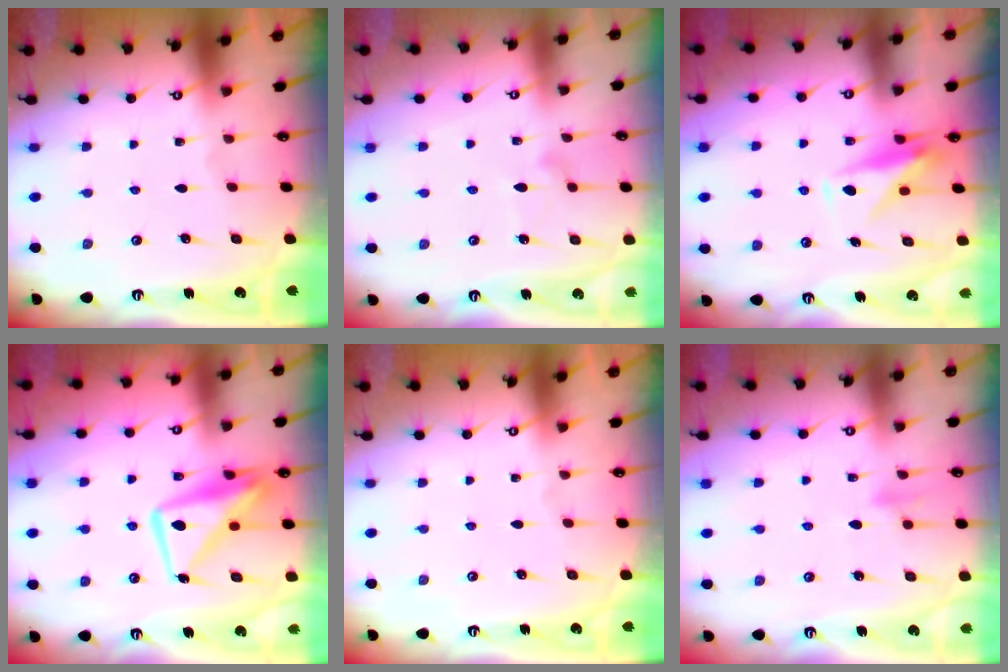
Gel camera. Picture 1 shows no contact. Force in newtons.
{"total": 8.6, "press": 8.6, "slide": 0.5}
{"total": 9.6, "press": 9.6, "slide": 0.1}
{"total": 12.7, "press": 12.6, "slide": 1.5}
{"total": 0.0}
{"total": 9.1, "press": 9.0, "slide": 1.7}